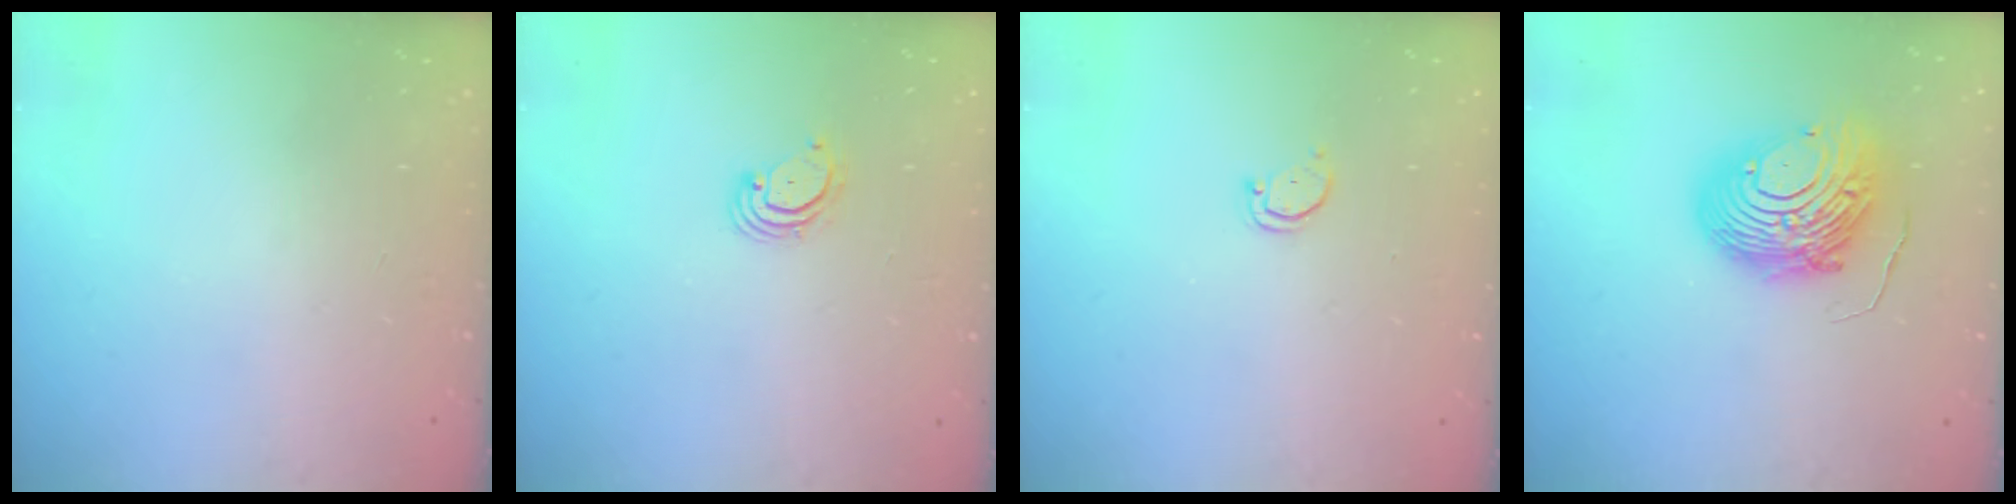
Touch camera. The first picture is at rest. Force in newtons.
{"total": 3.0, "press": 3.0, "slide": 0.3}
{"total": 1.8, "press": 1.8, "slide": 0.1}
{"total": 15.1, "press": 15.1, "slide": 1.6}